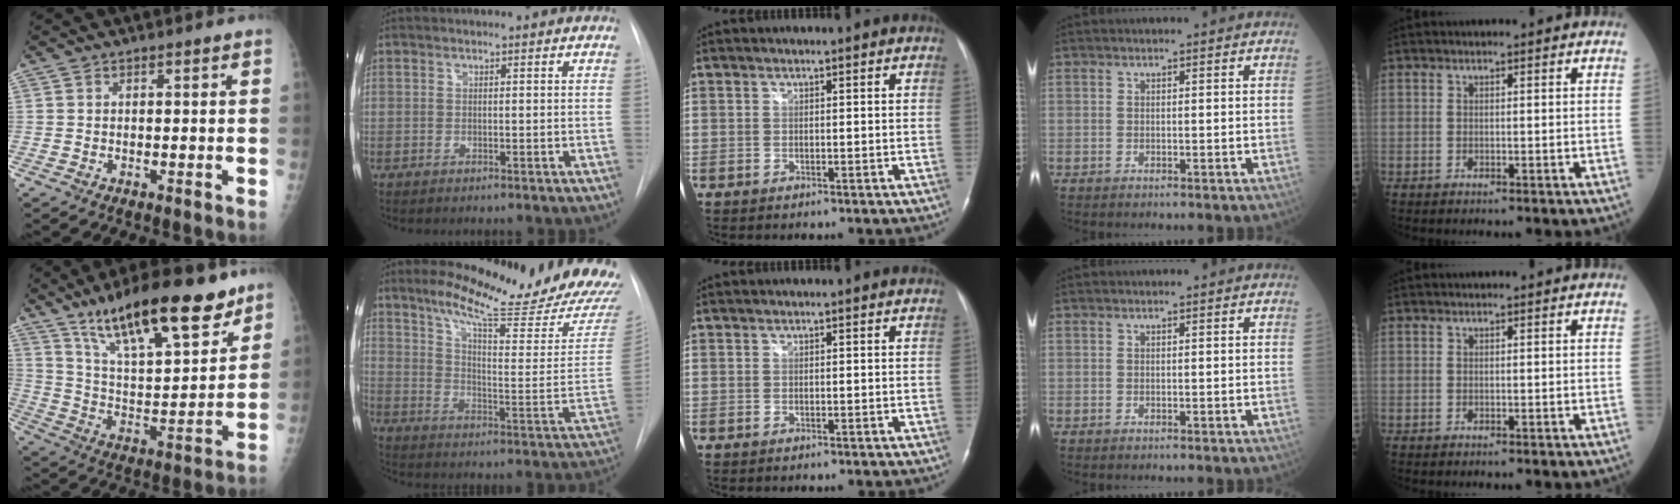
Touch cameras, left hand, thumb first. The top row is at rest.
{"thumb": {"total": 23.4, "force": [15.8, 7.2, 15.7], "torque": [-0.224, -0.061, 0.269]}, "index": {"total": 20.4, "force": [18.2, 0.4, 9.3], "torque": [-0.141, -0.094, 0.241]}}